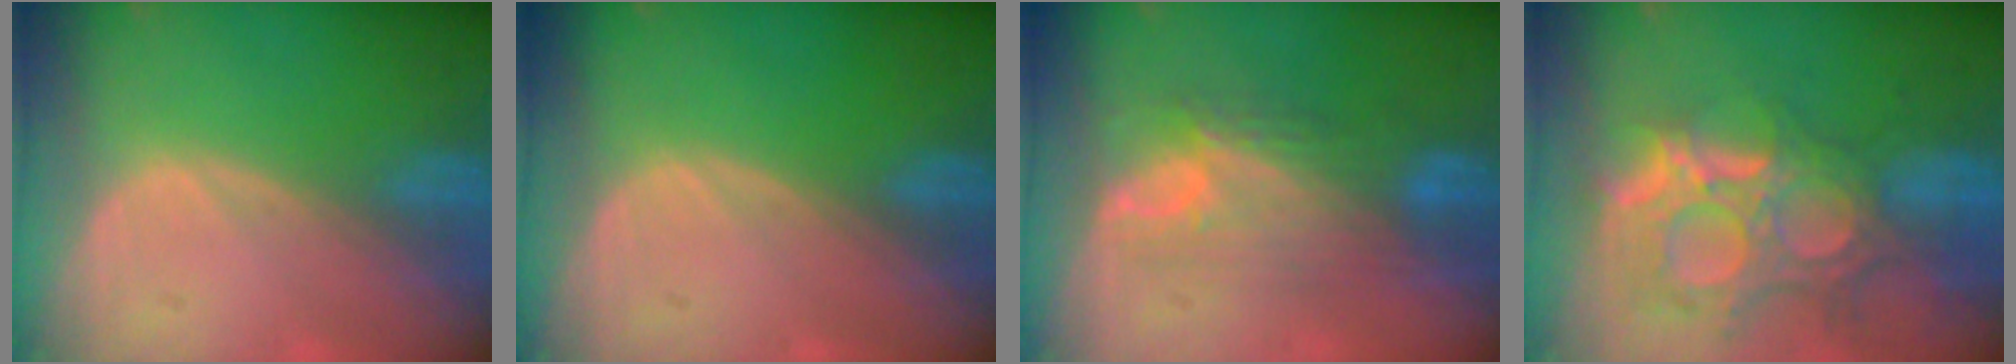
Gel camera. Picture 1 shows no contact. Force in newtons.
{"total": 0.0}
{"total": 7.3, "press": 7.1, "slide": 1.5}
{"total": 12.9, "press": 11.1, "slide": 6.7}